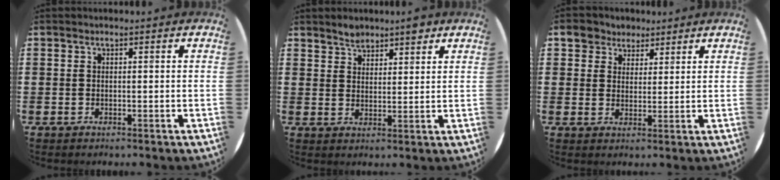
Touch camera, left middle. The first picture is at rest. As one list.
[{"total": 3.8, "force": [3.3, 1.6, 0.9], "torque": [-0.014, -0.002, 0.060]}, {"total": 4.4, "force": [3.3, 2.8, 0.2], "torque": [-0.014, 0.006, 0.061]}]